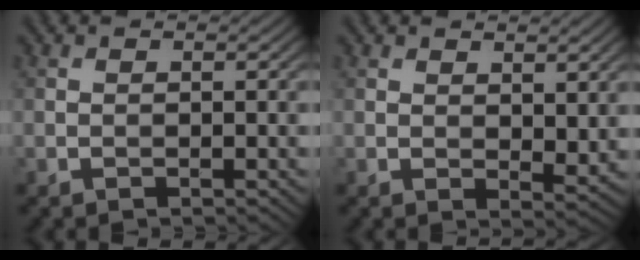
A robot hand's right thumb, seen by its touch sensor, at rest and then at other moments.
{"total": 3.1, "force": [1.7, 1.5, 2.2], "torque": [-0.036, -0.007, 0.033]}